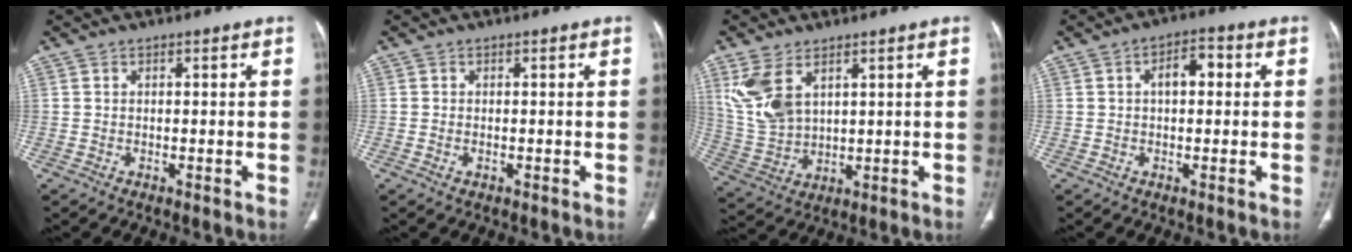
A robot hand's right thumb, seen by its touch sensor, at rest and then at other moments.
{"total": 0.7, "force": [-0.2, 0.5, 0.5], "torque": [-0.015, 0.004, -0.001]}
{"total": 10.1, "force": [4.6, 5.8, 6.9], "torque": [-0.148, -0.013, 0.109]}
{"total": 5.0, "force": [0.8, 2.8, 4.0], "torque": [-0.055, 0.018, 0.006]}